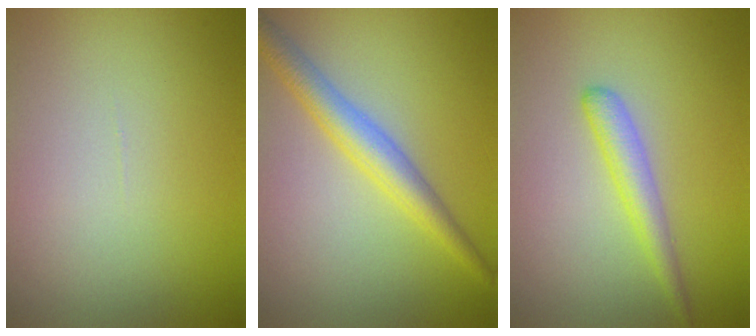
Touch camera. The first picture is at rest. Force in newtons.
{"total": 3.7, "press": 3.7, "slide": 0.1}
{"total": 2.2, "press": 2.2, "slide": 0.0}